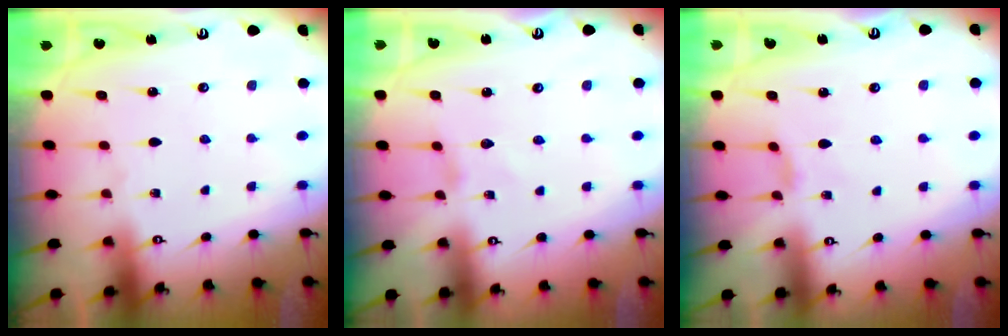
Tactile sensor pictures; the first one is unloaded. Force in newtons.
{"total": 0.0}
{"total": 1.8, "press": 1.7, "slide": 0.5}